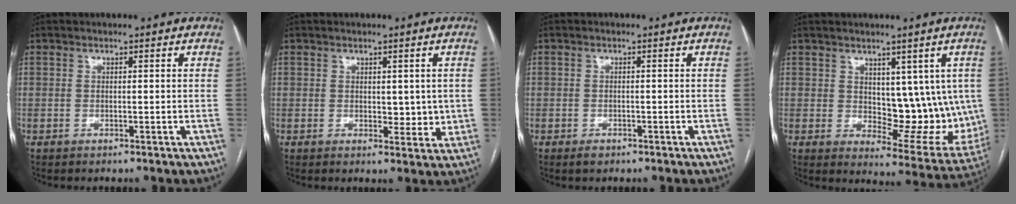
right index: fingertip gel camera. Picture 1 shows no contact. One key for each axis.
{"total": 3.8, "fx": 0.5, "fy": 2.3, "fz": 3.0, "tx": -0.031, "ty": -0.005, "tz": 0.011}
{"total": 1.5, "fx": -1.0, "fy": 1.1, "fz": 0.5, "tx": -0.008, "ty": 0.002, "tz": -0.011}
{"total": 12.1, "fx": 1.8, "fy": 6.4, "fz": 10.1, "tx": -0.109, "ty": -0.003, "tz": 0.041}